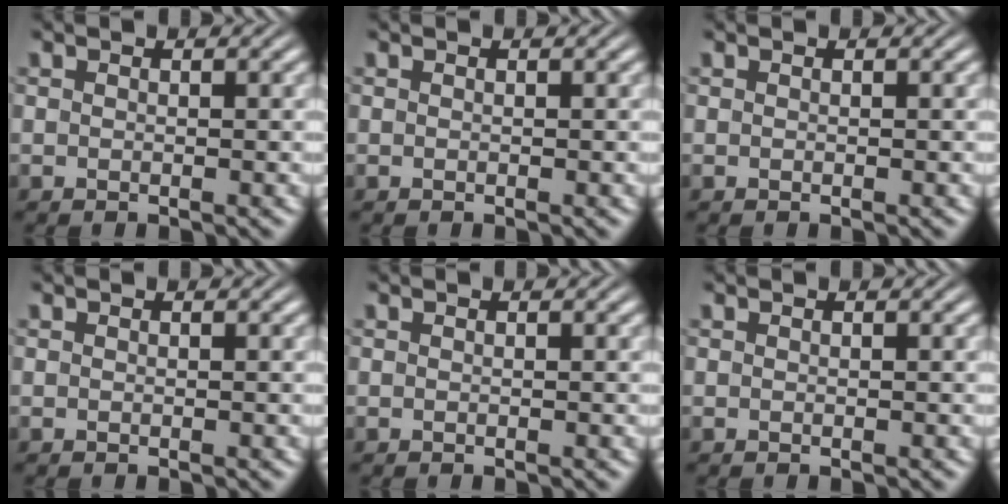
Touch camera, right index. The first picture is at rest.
{"total": 0.0}
{"total": 0.0}
{"total": 0.0}
{"total": 0.0}
{"total": 0.0}